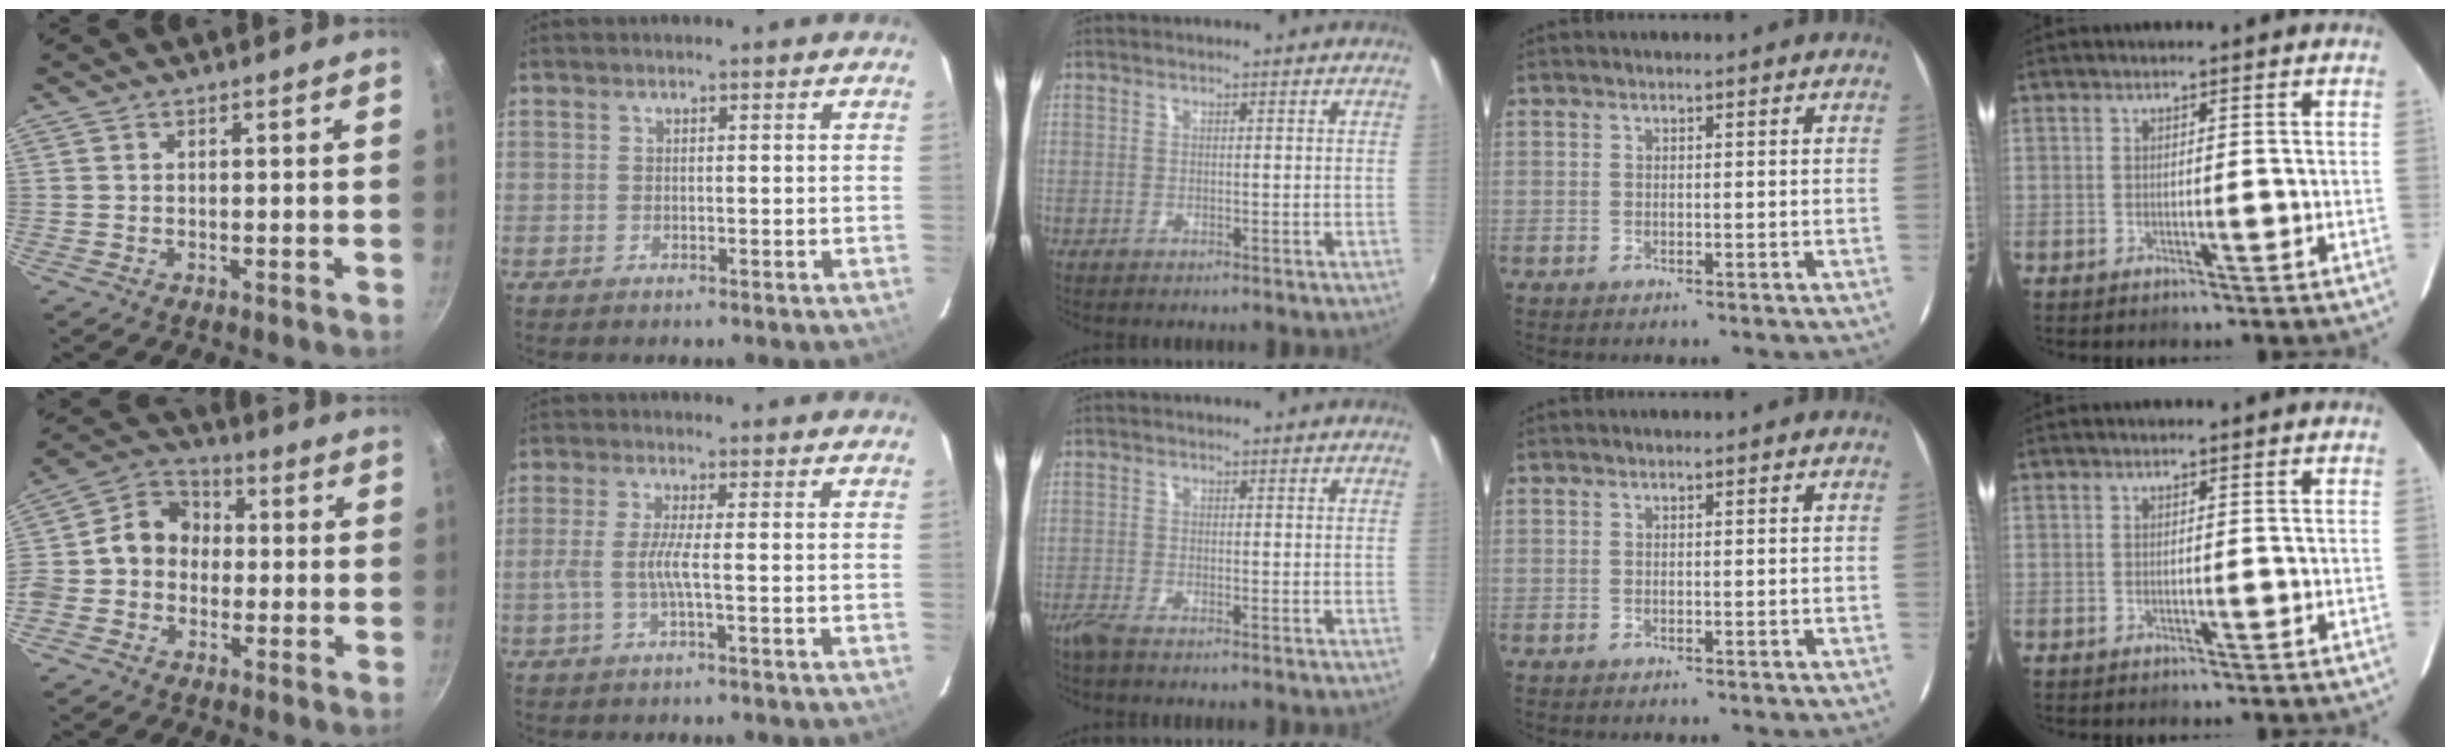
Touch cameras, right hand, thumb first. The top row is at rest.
{"thumb": {"total": 11.0, "force": [-0.8, 9.5, 5.6], "torque": [-0.059, 0.037, -0.043]}, "index": {"total": 4.0, "force": [-1.1, -0.5, 3.8], "torque": [-0.090, -0.003, -0.021]}, "middle": {"total": 2.3, "force": [-2.0, 0.1, 1.2], "torque": [-0.034, -0.008, -0.043]}}